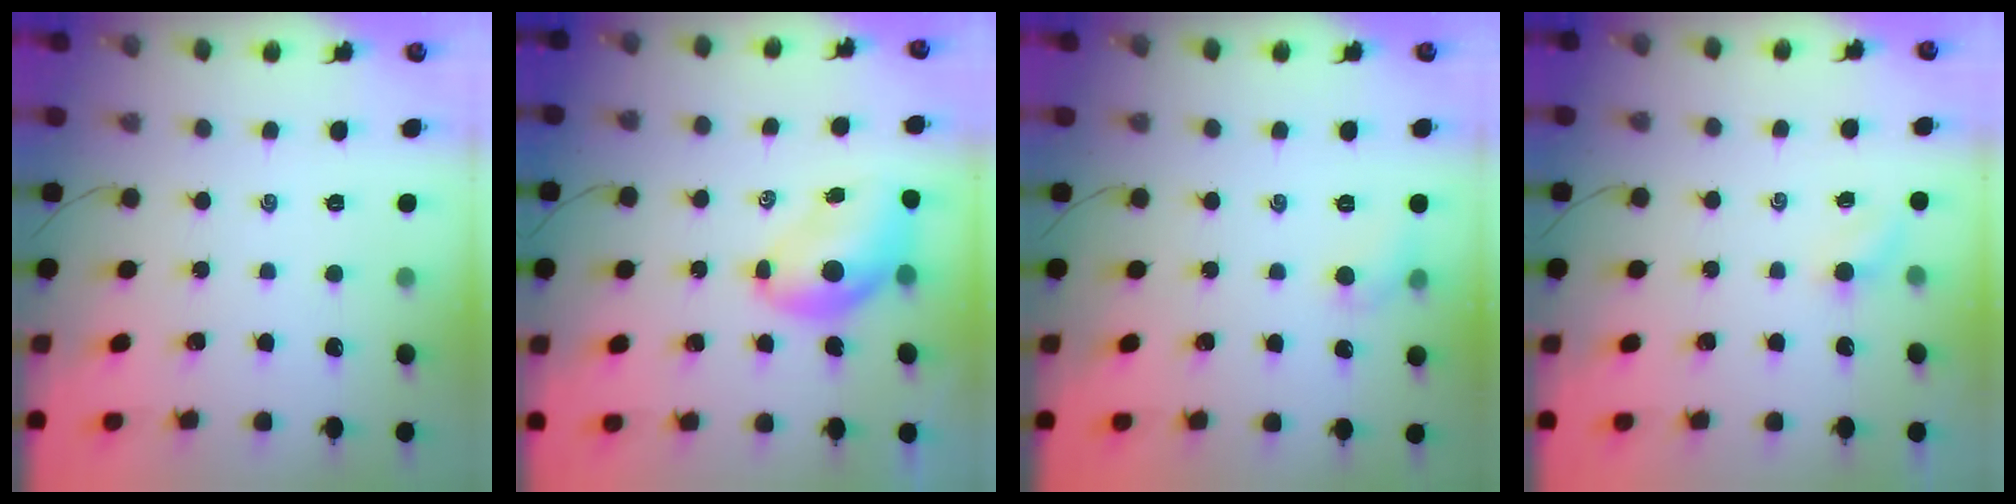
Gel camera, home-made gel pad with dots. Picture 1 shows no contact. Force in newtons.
{"total": 7.4, "press": 7.2, "slide": 1.8}
{"total": 5.3, "press": 5.1, "slide": 1.4}
{"total": 2.6, "press": 2.4, "slide": 0.8}